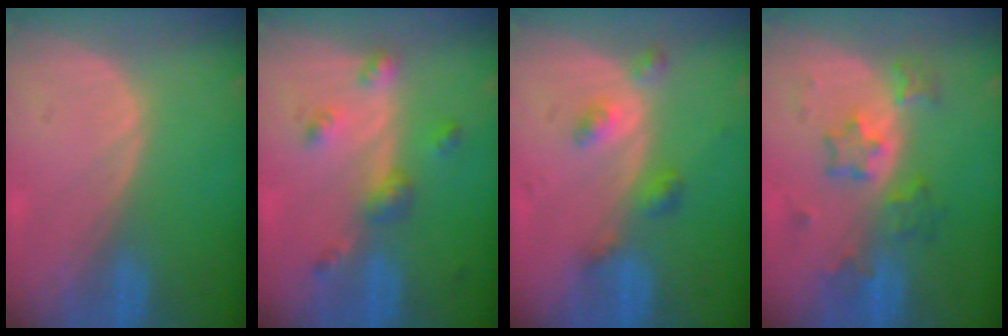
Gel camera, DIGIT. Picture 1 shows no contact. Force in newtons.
{"total": 4.9, "press": 4.4, "slide": 2.2}
{"total": 4.5, "press": 4.0, "slide": 1.9}
{"total": 5.9, "press": 5.8, "slide": 1.0}